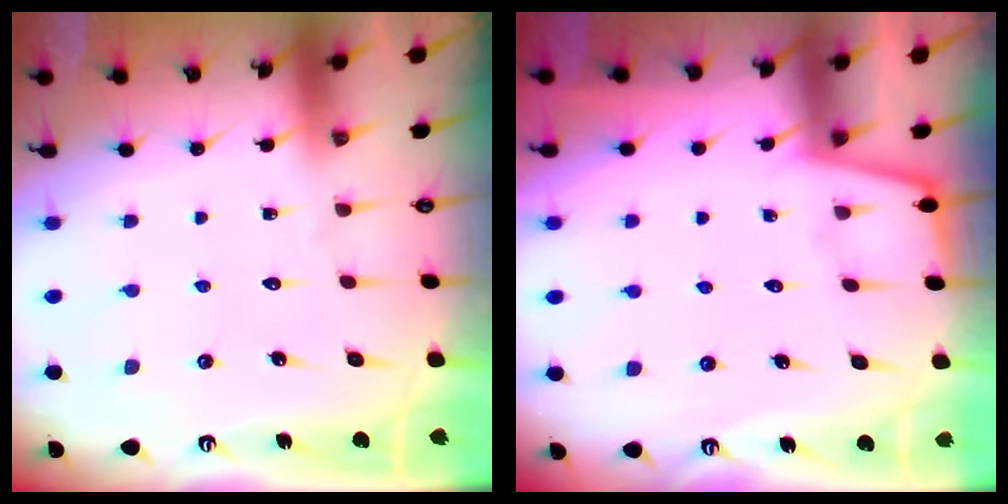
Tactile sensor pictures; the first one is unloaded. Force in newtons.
{"total": 2.3, "press": 2.3, "slide": 0.3}